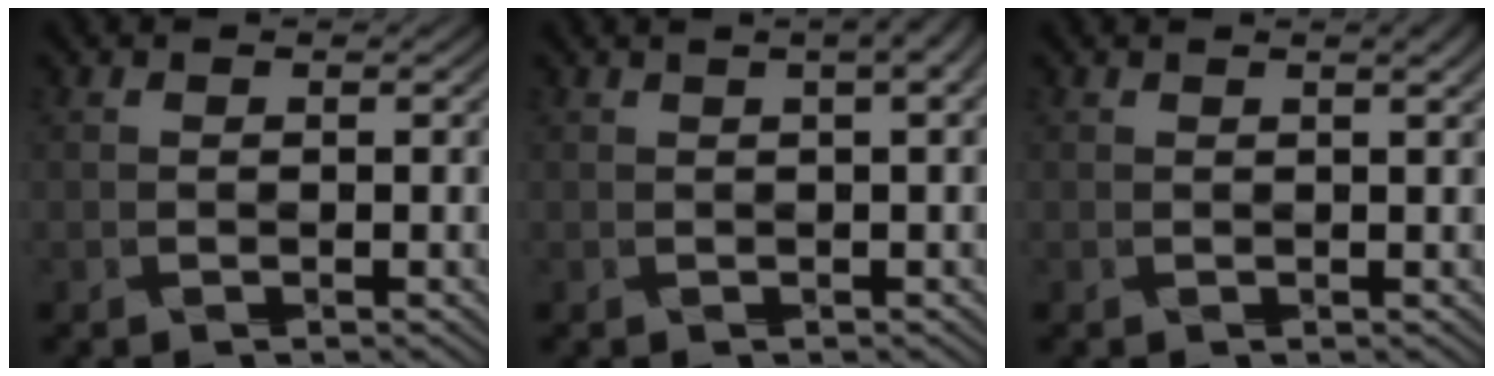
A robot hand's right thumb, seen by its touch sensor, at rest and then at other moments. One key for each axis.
{"total": 3.1, "fx": 0.8, "fy": 1.0, "fz": 2.9, "tx": -0.058, "ty": -0.001, "tz": 0.022}
{"total": 1.4, "fx": 0.5, "fy": 0.4, "fz": 1.2, "tx": -0.030, "ty": -0.002, "tz": 0.014}